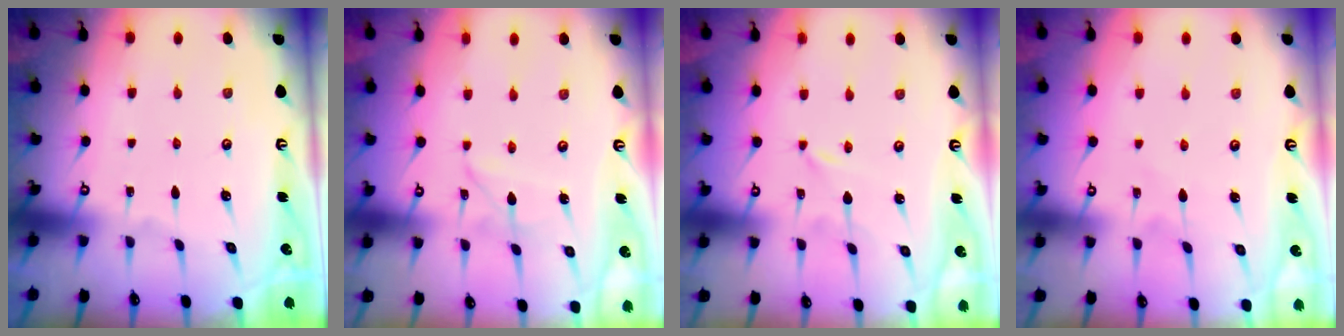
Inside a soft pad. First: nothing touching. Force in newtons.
{"total": 3.1, "press": 3.1, "slide": 0.1}
{"total": 0.0}
{"total": 3.7, "press": 3.7, "slide": 0.5}